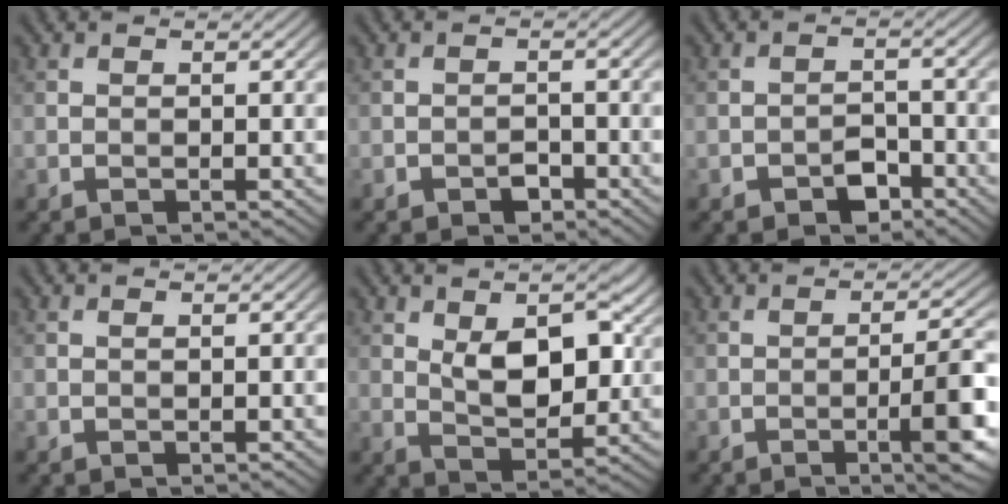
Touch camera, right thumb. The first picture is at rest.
{"total": 1.6, "force": [-1.1, 0.9, 0.8], "torque": [-0.011, 0.001, -0.021]}
{"total": 3.0, "force": [-1.9, 1.7, 1.5], "torque": [-0.023, 0.004, -0.035]}
{"total": 0.0}
{"total": 8.6, "force": [2.5, 4.4, 6.9], "torque": [-0.120, -0.003, 0.046]}
{"total": 6.5, "force": [-2.2, 1.0, 6.1], "torque": [-0.093, 0.007, -0.035]}